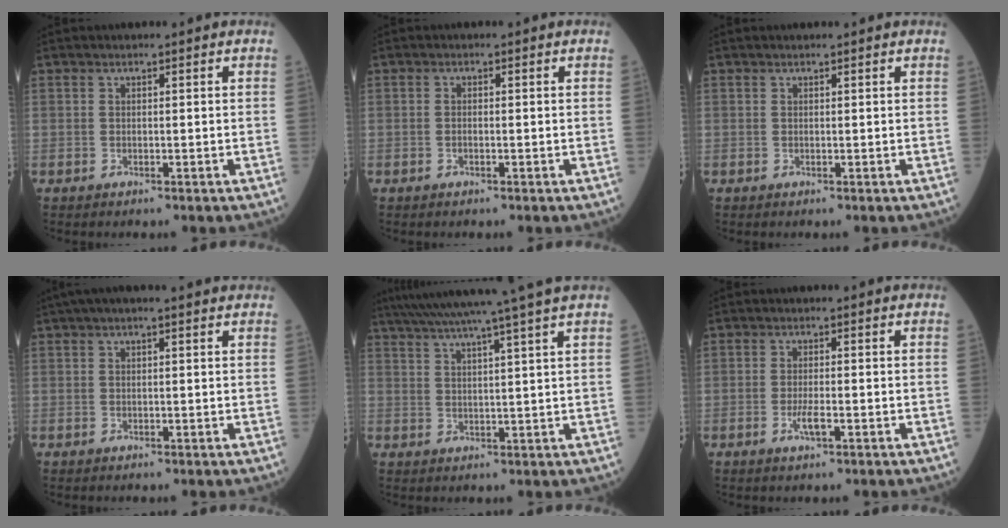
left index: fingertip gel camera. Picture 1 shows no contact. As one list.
[{"total": 0.6, "force": [-0.4, 0.2, 0.4], "torque": [-0.009, -0.001, -0.008]}, {"total": 0.6, "force": [0.6, 0.3, -0.1], "torque": [-0.010, 0.011, 0.013]}, {"total": 5.1, "force": [4.0, 0.4, 3.1], "torque": [-0.055, 0.036, 0.054]}, {"total": 15.2, "force": [12.9, -2.8, 7.5], "torque": [-0.128, -0.014, 0.183]}, {"total": 2.4, "force": [-1.0, 0.4, 2.2], "torque": [-0.047, -0.002, -0.017]}]